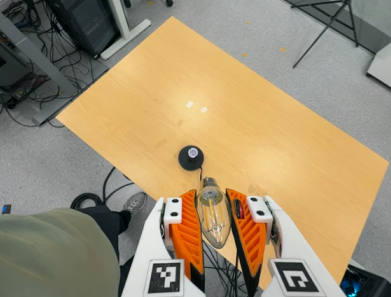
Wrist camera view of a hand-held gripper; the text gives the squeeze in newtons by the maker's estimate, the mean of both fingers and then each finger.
{"total": 20.0, "left": 21.9, "right": 18.0}